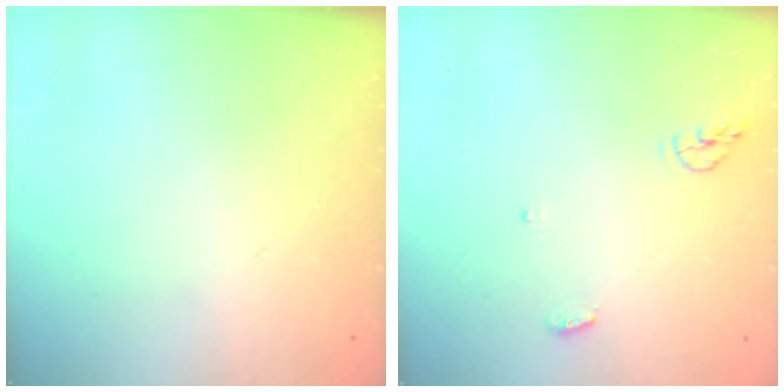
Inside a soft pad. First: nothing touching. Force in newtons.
{"total": 4.1, "press": 3.9, "slide": 1.3}